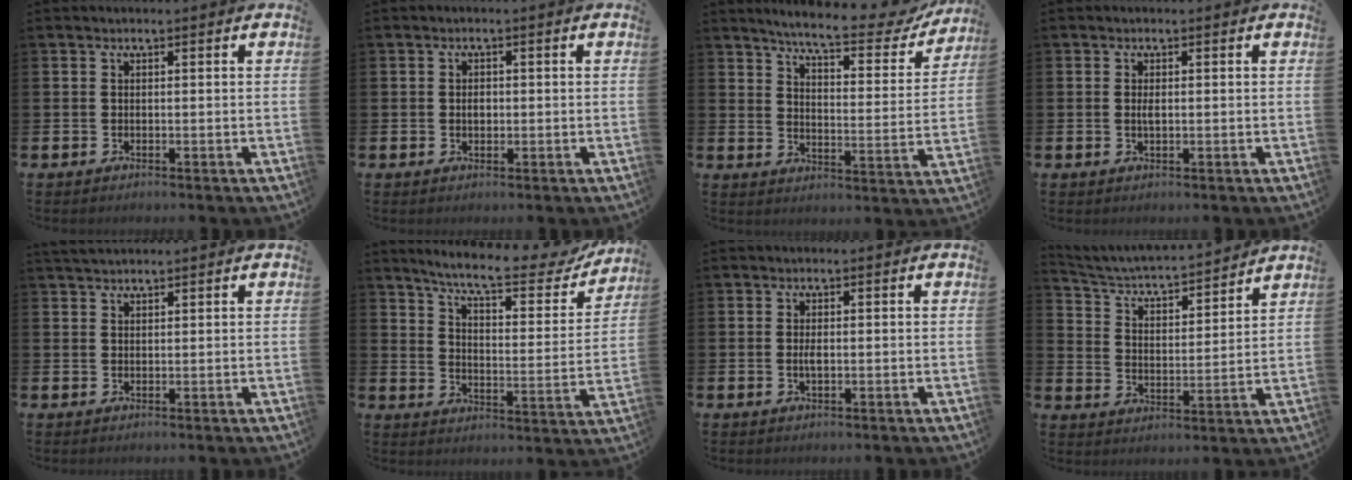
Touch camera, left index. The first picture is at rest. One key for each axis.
{"total": 1.6, "fx": 0.0, "fy": 1.1, "fz": 1.1, "tx": -0.010, "ty": 0.002, "tz": -0.005}
{"total": 7.3, "fx": 6.6, "fy": 1.0, "fz": 3.0, "tx": -0.071, "ty": -0.048, "tz": 0.105}
{"total": 1.2, "fx": 0.1, "fy": 0.4, "fz": 1.1, "tx": -0.018, "ty": 0.001, "tz": 0.000}
{"total": 2.0, "fx": 1.9, "fy": 0.4, "fz": 0.5, "tx": -0.009, "ty": 0.000, "tz": 0.034}
{"total": 9.2, "fx": 8.1, "fy": 1.5, "fz": 4.0, "tx": -0.097, "ty": -0.055, "tz": 0.134}
{"total": 1.4, "fx": 0.0, "fy": 0.5, "fz": 1.3, "tx": -0.022, "ty": 0.001, "tz": -0.003}
{"total": 4.7, "fx": 4.5, "fy": 0.8, "fz": 1.3, "tx": -0.051, "ty": -0.044, "tz": 0.069}